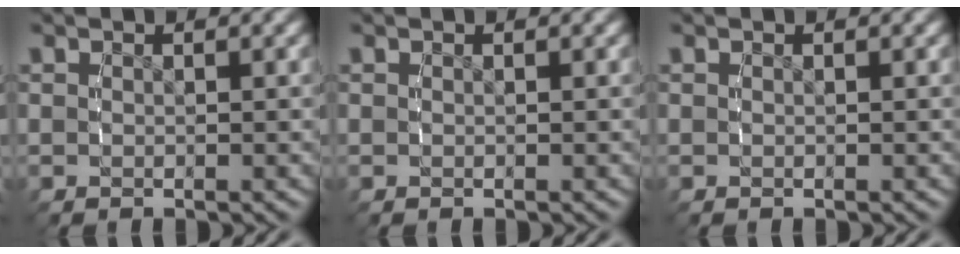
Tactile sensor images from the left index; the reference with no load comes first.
{"total": 0.0}
{"total": 0.0}